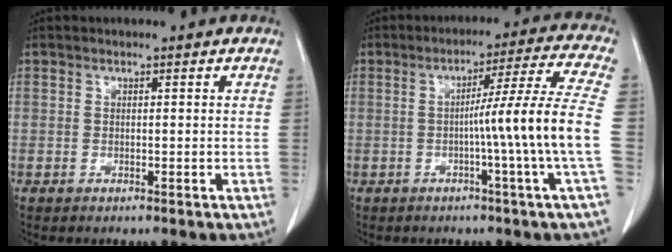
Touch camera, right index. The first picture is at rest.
{"total": 12.0, "force": [-1.9, -3.0, 11.5], "torque": [-0.166, 0.000, -0.030]}